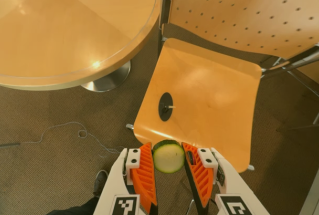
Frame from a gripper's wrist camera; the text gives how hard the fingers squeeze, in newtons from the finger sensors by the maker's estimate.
{"total": 8.0, "left": 7.3, "right": 8.6}